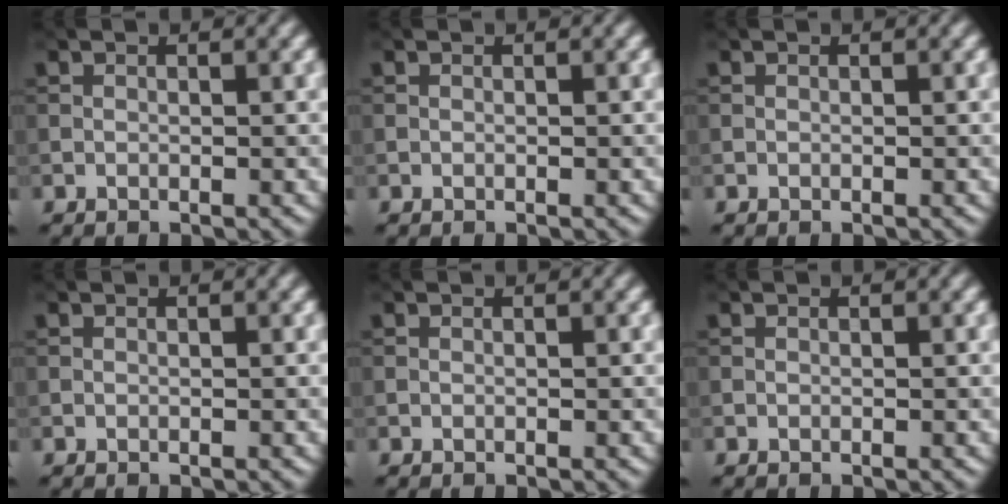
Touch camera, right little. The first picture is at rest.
{"total": 0.0}
{"total": 0.0}
{"total": 0.0}
{"total": 0.0}
{"total": 0.0}